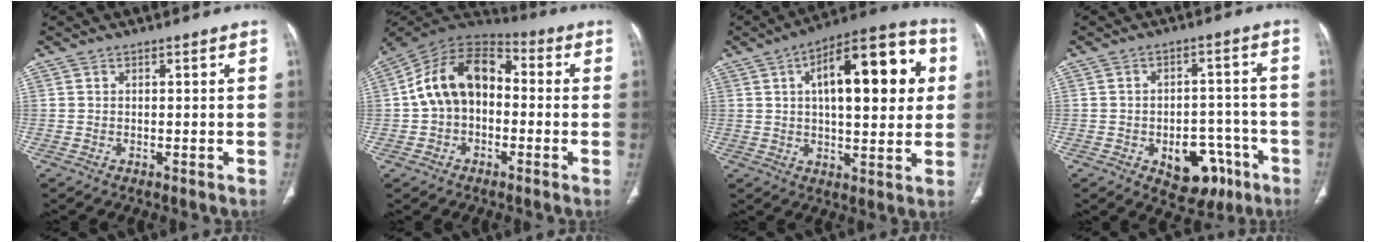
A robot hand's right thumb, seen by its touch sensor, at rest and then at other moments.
{"total": 14.8, "force": [-0.2, 10.5, 10.4], "torque": [-0.161, 0.045, -0.018]}
{"total": 21.0, "force": [4.9, 8.7, 18.5], "torque": [-0.229, 0.018, 0.062]}
{"total": 11.4, "force": [-5.3, 7.2, 7.0], "torque": [-0.054, 0.041, -0.061]}